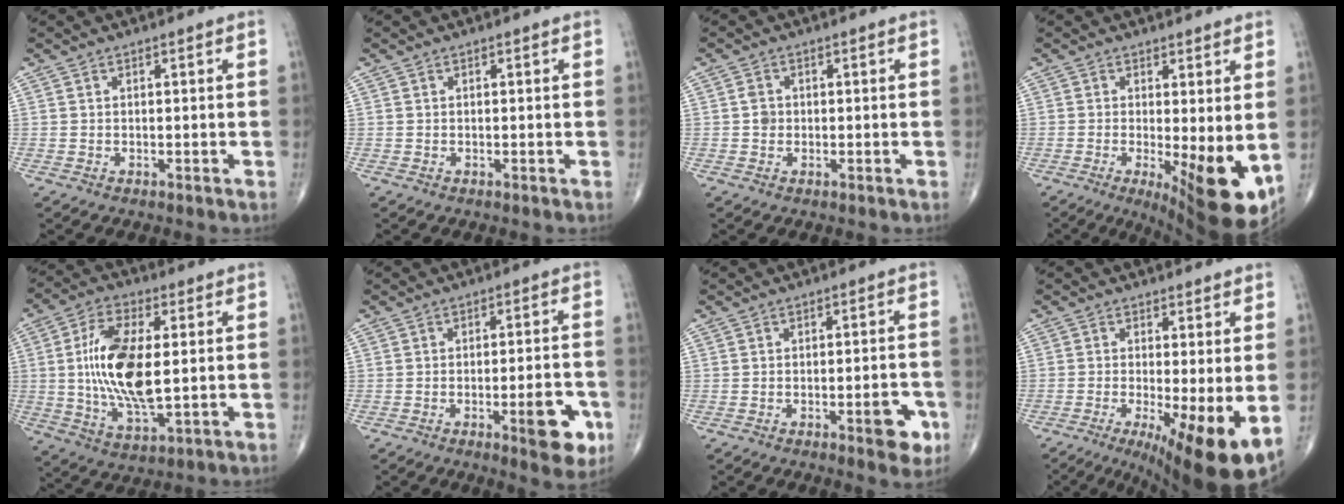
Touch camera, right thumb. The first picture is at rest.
{"total": 0.0}
{"total": 1.9, "force": [0.0, 1.7, 1.0], "torque": [-0.011, 0.004, -0.002]}
{"total": 11.6, "force": [-1.7, 3.4, 11.0], "torque": [-0.152, -0.026, -0.015]}
{"total": 17.3, "force": [1.7, 8.4, 15.0], "torque": [-0.281, -0.011, 0.032]}
{"total": 9.3, "force": [-3.6, 2.9, 8.1], "torque": [-0.090, 0.014, -0.044]}
{"total": 6.2, "force": [-2.6, 2.1, 5.2], "torque": [-0.049, 0.010, -0.030]}
{"total": 11.8, "force": [-3.1, 2.2, 11.1], "torque": [-0.170, -0.020, -0.044]}